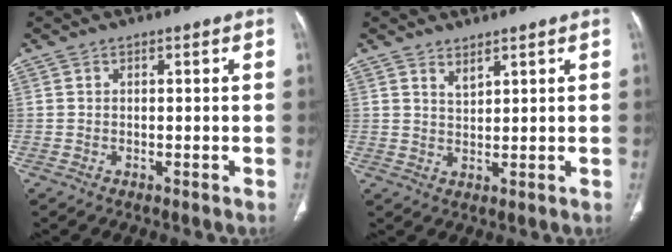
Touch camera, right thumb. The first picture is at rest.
{"total": 2.2, "force": [1.8, 0.7, 1.1], "torque": [-0.016, -0.019, 0.039]}